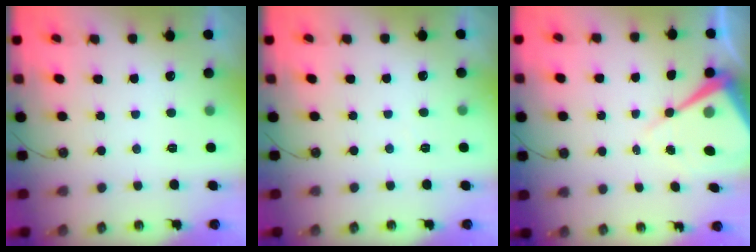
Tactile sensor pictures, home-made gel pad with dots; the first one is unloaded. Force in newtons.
{"total": 2.8, "press": 2.8, "slide": 0.5}
{"total": 9.6, "press": 9.6, "slide": 1.0}